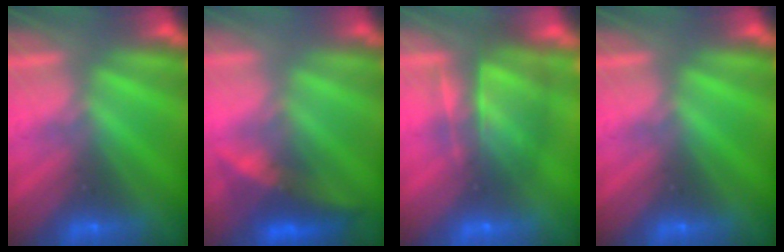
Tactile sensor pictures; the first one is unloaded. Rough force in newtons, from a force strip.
{"total": 3.0}
{"total": 5.7}
{"total": 0.0}